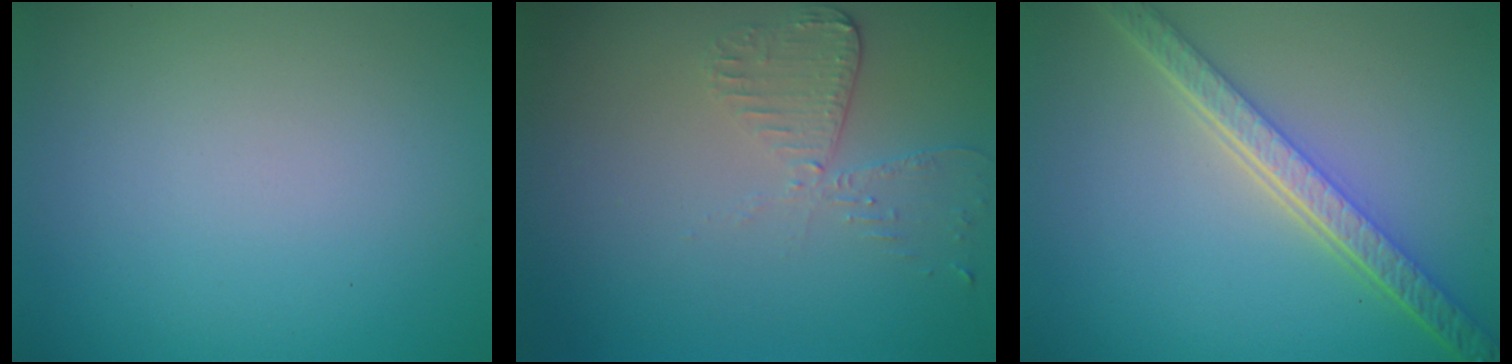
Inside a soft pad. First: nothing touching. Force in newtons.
{"total": 2.6, "press": 2.3, "slide": 1.1}
{"total": 5.6, "press": 4.3, "slide": 3.7}